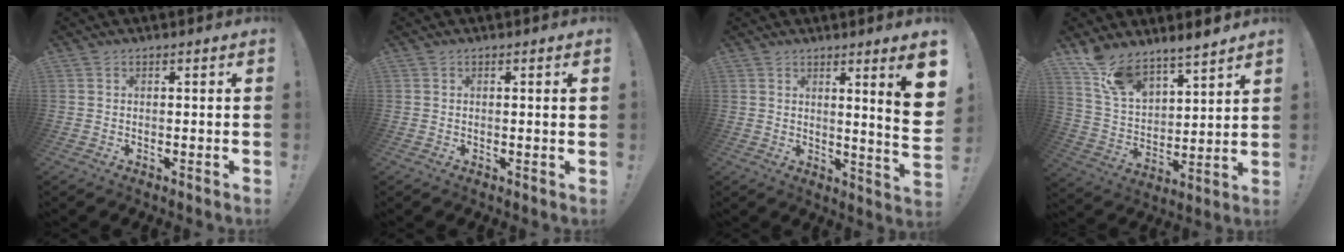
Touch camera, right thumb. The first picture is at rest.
{"total": 1.3, "force": [0.4, -0.2, 1.2], "torque": [-0.024, 0.002, 0.006]}
{"total": 10.0, "force": [3.6, -0.4, 9.2], "torque": [-0.124, -0.043, 0.049]}
{"total": 10.8, "force": [9.9, 3.3, 2.6], "torque": [-0.074, -0.080, 0.187]}